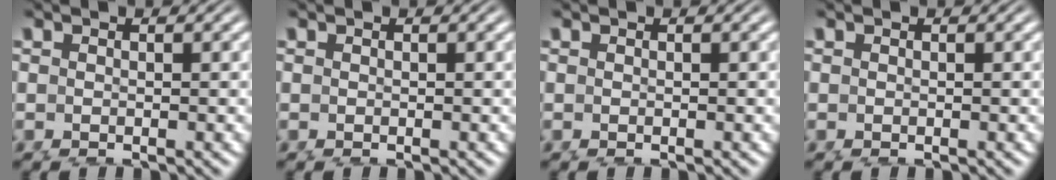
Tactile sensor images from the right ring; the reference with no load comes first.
{"total": 0.0}
{"total": 0.0}
{"total": 0.0}